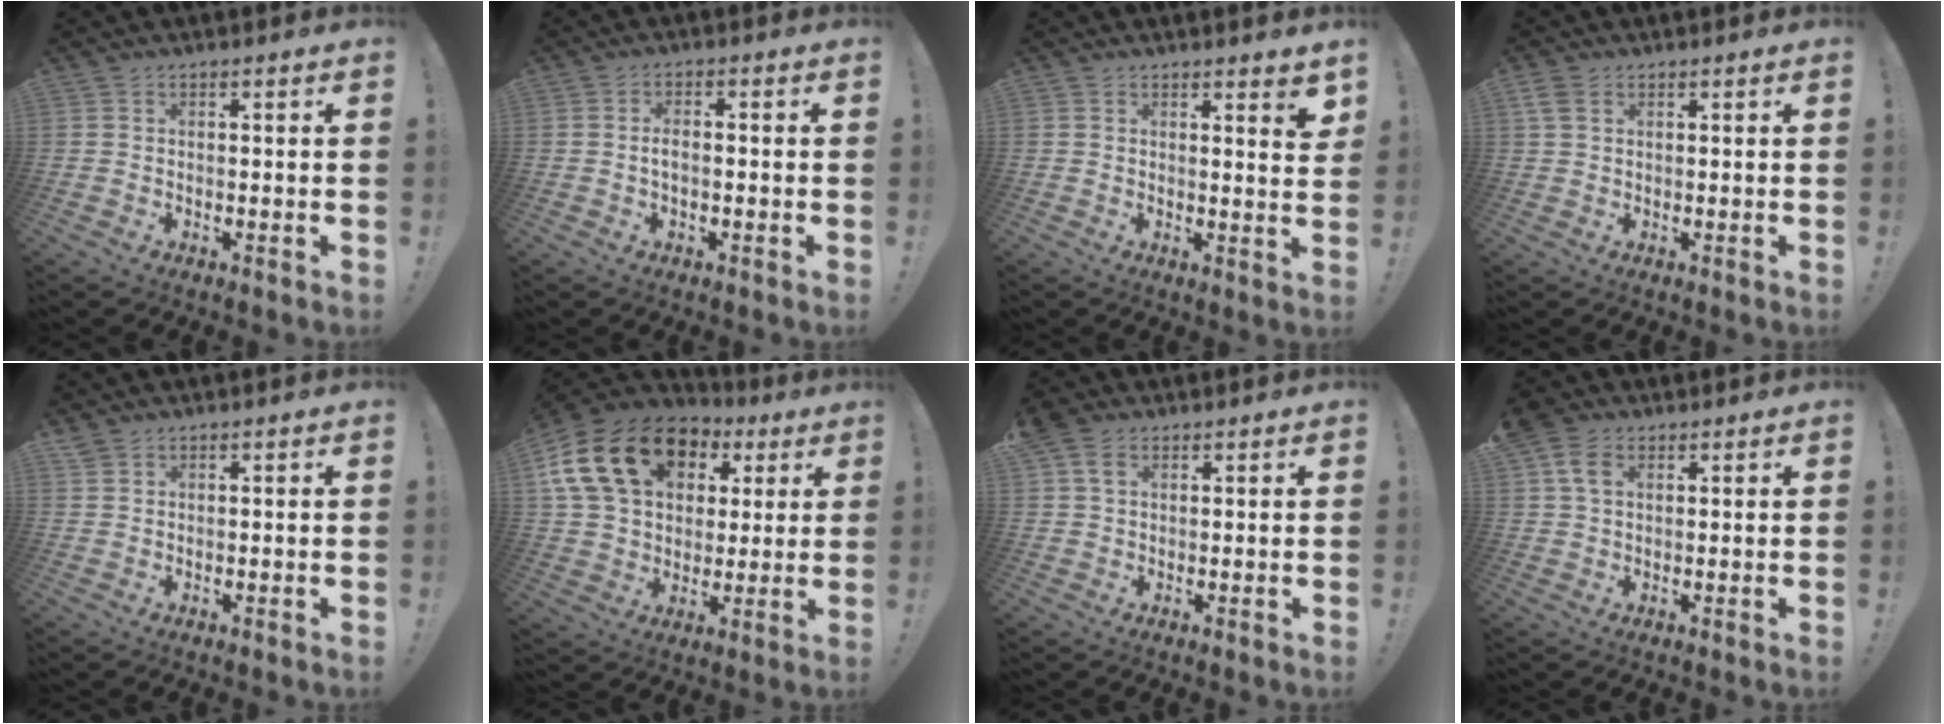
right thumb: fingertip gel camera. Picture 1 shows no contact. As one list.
[{"total": 2.8, "force": [-0.5, 1.2, 2.5], "torque": [-0.052, 0.001, -0.011]}, {"total": 3.3, "force": [2.3, 0.2, 2.3], "torque": [-0.014, -0.025, 0.034]}, {"total": 3.8, "force": [1.8, 2.5, 2.2], "torque": [-0.038, -0.002, 0.036]}, {"total": 2.0, "force": [1.6, 1.1, 0.4], "torque": [-0.007, -0.002, 0.031]}, {"total": 21.9, "force": [8.4, 15.6, 12.9], "torque": [-0.221, -0.013, 0.168]}, {"total": 4.9, "force": [2.5, 3.2, 2.7], "torque": [-0.043, -0.006, 0.048]}, {"total": 7.0, "force": [3.1, 4.5, 4.4], "torque": [-0.075, -0.002, 0.062]}]